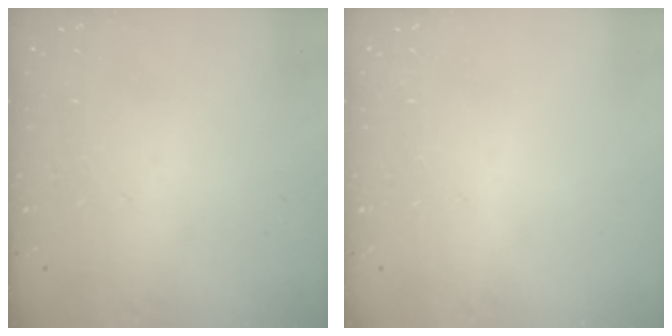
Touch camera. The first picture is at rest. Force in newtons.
{"total": 0.0}